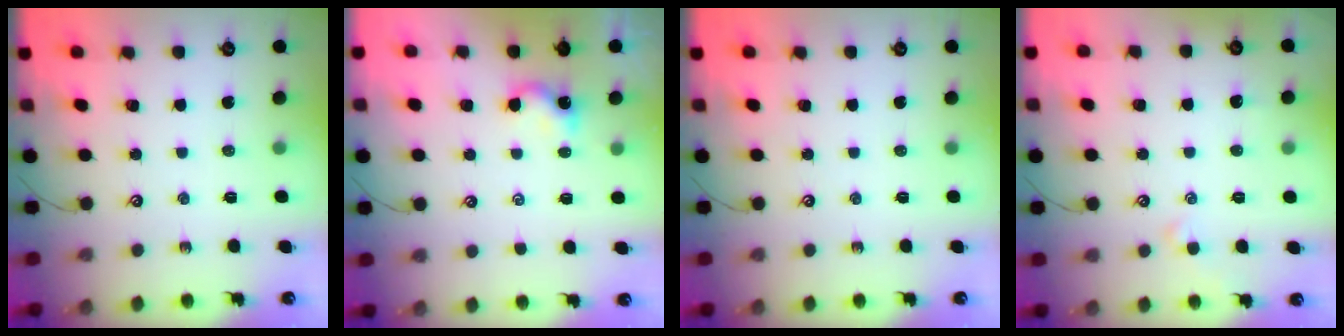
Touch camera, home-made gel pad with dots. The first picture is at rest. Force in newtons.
{"total": 1.2, "press": 1.1, "slide": 0.2}
{"total": 0.0}
{"total": 2.1, "press": 2.0, "slide": 0.4}